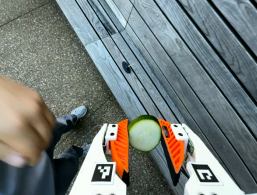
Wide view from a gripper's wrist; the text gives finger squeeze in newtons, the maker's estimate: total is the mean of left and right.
{"total": 12.4, "left": 13.1, "right": 11.7}